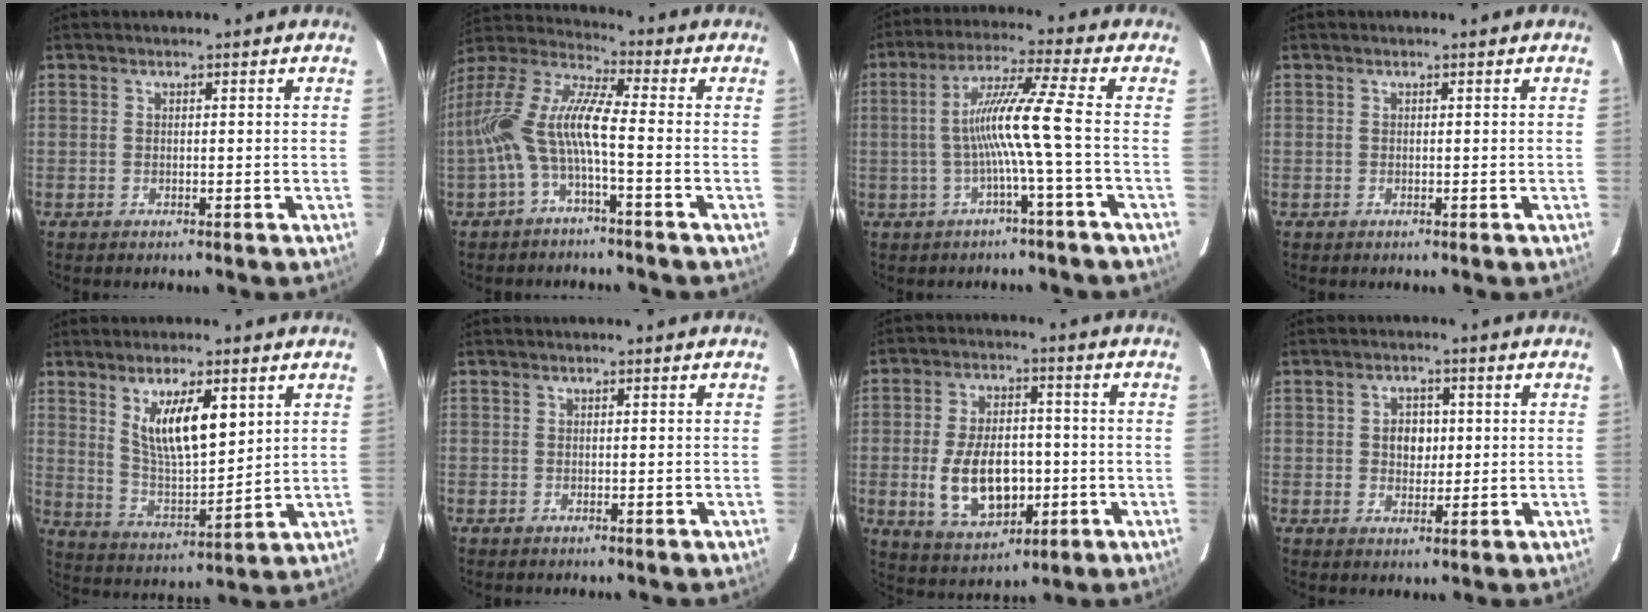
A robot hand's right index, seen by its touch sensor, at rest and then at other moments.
{"total": 12.8, "force": [-2.5, 2.4, 12.3], "torque": [-0.251, 0.011, -0.054]}
{"total": 9.3, "force": [-1.9, -2.1, 8.8], "torque": [-0.168, 0.004, -0.028]}
{"total": 0.0}
{"total": 11.8, "force": [5.1, 3.9, 9.9], "torque": [-0.172, -0.006, 0.107]}
{"total": 0.0}
{"total": 13.4, "force": [-2.4, 7.8, 10.6], "torque": [-0.214, -0.001, -0.023]}
{"total": 4.2, "force": [0.4, 3.3, 2.4], "torque": [-0.038, 0.010, 0.009]}